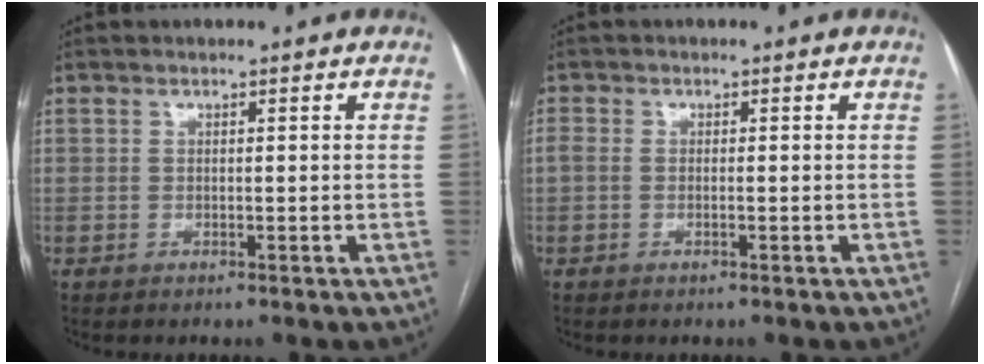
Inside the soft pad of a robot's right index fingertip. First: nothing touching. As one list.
[{"total": 1.6, "force": [-0.4, 0.7, 1.4], "torque": [-0.036, 0.010, -0.003]}]